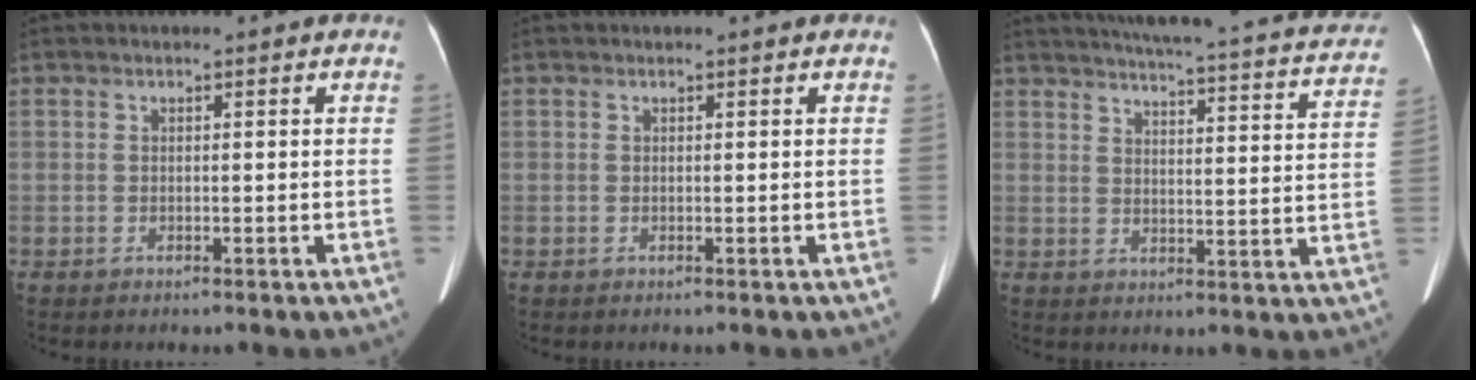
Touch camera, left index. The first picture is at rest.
{"total": 0.7, "force": [0.6, 0.0, 0.2], "torque": [-0.005, 0.006, 0.006]}
{"total": 25.0, "force": [22.5, 2.7, 10.7], "torque": [-0.149, -0.043, 0.254]}